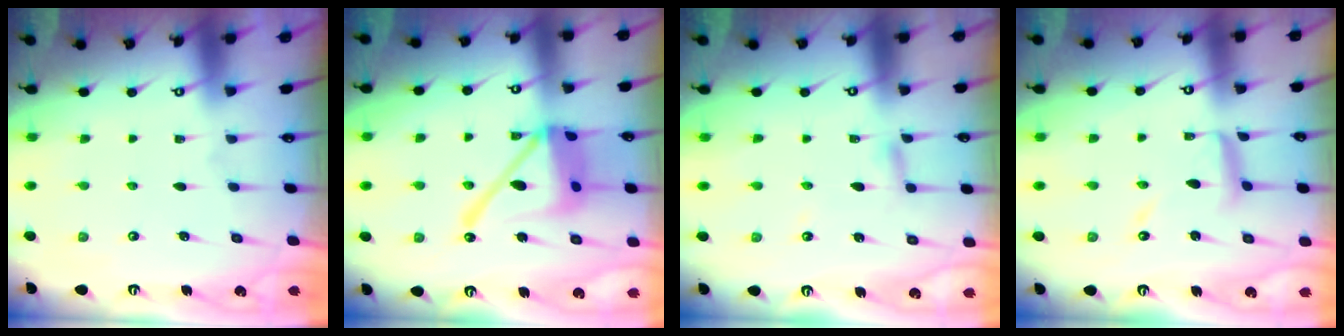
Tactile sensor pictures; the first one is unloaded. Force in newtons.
{"total": 17.9, "press": 17.8, "slide": 1.8}
{"total": 2.8, "press": 2.8, "slide": 0.2}
{"total": 9.4, "press": 9.4, "slide": 0.7}